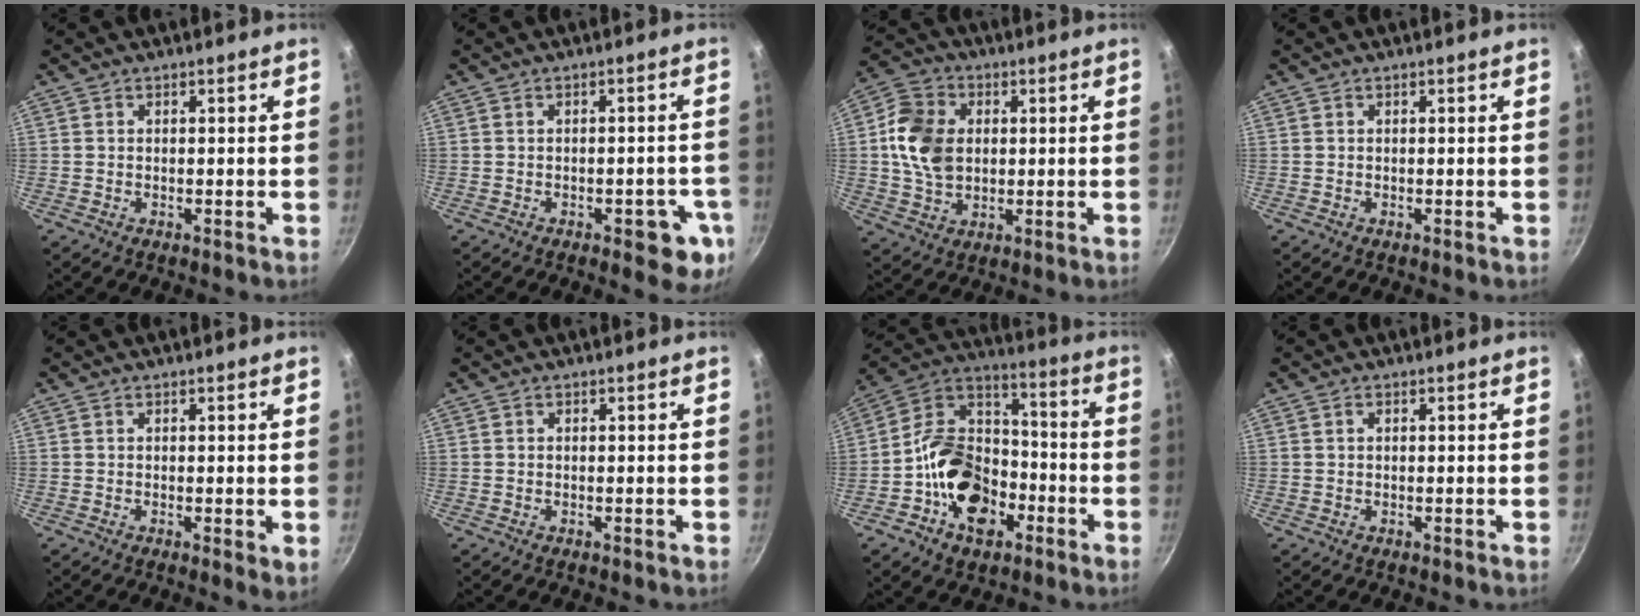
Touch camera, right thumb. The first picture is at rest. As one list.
[{"total": 8.0, "force": [-2.8, 3.5, 6.6], "torque": [-0.048, 0.009, -0.031]}, {"total": 12.1, "force": [1.4, 9.0, 8.0], "torque": [-0.130, 0.004, 0.017]}, {"total": 0.0}, {"total": 1.9, "force": [0.2, 0.5, 1.8], "torque": [-0.022, -0.008, 0.000]}, {"total": 0.0}, {"total": 17.9, "force": [-6.6, 12.6, 10.9], "torque": [-0.158, 0.057, -0.133]}, {"total": 0.6, "force": [0.2, 0.4, 0.4], "torque": [-0.006, 0.003, 0.003]}]